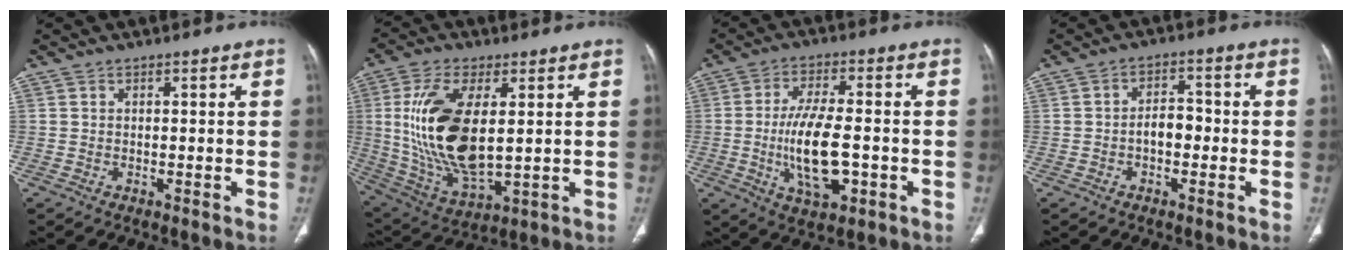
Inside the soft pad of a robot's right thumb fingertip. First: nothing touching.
{"total": 18.9, "force": [2.5, 8.8, 16.6], "torque": [-0.334, -0.019, 0.061]}
{"total": 12.4, "force": [-2.3, 5.1, 11.1], "torque": [-0.200, 0.003, -0.035]}
{"total": 4.2, "force": [-1.1, 2.6, 3.0], "torque": [-0.036, 0.021, -0.023]}